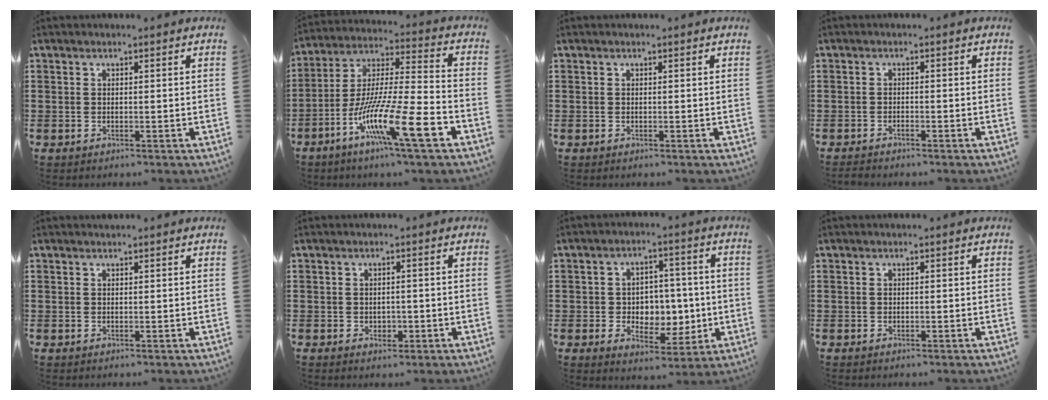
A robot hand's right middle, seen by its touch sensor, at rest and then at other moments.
{"total": 15.1, "force": [-8.5, 1.5, 12.4], "torque": [-0.243, -0.009, -0.158]}
{"total": 0.0}
{"total": 1.0, "force": [-0.9, 0.0, 0.3], "torque": [-0.007, -0.002, -0.018]}
{"total": 0.0}
{"total": 1.1, "force": [-0.3, 0.9, 0.6], "torque": [-0.005, 0.000, -0.010]}
{"total": 5.5, "force": [0.0, 5.0, 2.2], "torque": [-0.040, -0.002, -0.005]}
{"total": 0.0}